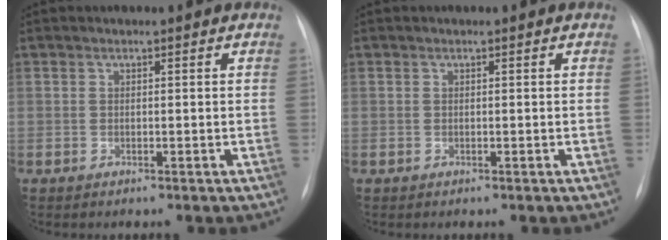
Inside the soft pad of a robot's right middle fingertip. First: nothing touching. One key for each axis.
{"total": 0.0}